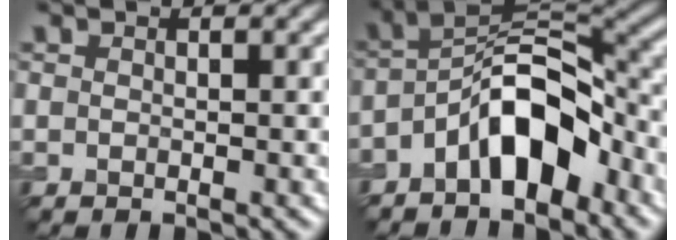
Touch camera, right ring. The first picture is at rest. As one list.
[{"total": 7.5, "force": [-3.9, 3.1, 5.6], "torque": [-0.087, 0.024, -0.077]}]